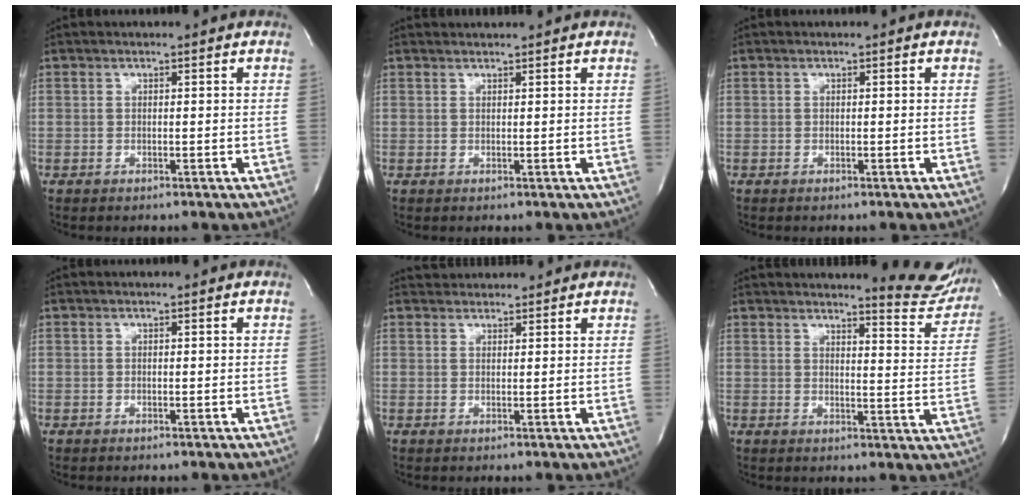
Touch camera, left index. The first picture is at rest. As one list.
[{"total": 2.3, "force": [2.2, -0.2, 0.2], "torque": [-0.005, 0.014, 0.034]}, {"total": 0.0}, {"total": 0.0}, {"total": 3.9, "force": [3.8, 0.9, 0.2], "torque": [-0.006, 0.029, 0.057]}, {"total": 10.5, "force": [10.2, 0.9, 2.2], "torque": [-0.011, -0.057, 0.103]}]